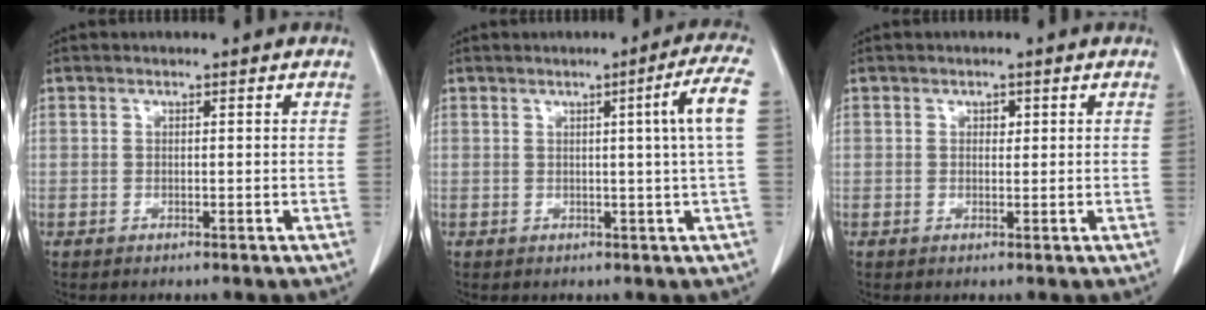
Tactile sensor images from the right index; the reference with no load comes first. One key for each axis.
{"total": 6.3, "fx": 0.9, "fy": -1.6, "fz": 6.1, "tx": -0.078, "ty": 0.000, "tz": 0.015}
{"total": 1.0, "fx": 0.4, "fy": 0.7, "fz": 0.6, "tx": -0.007, "ty": 0.000, "tz": 0.006}